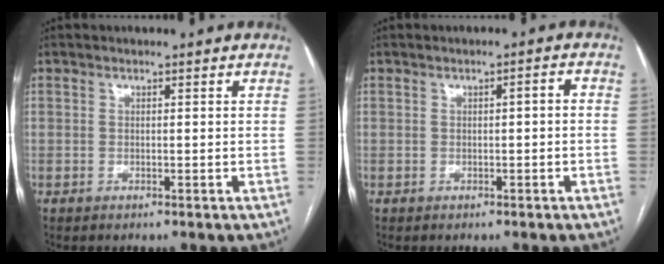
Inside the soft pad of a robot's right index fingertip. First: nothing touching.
{"total": 1.3, "force": [-0.1, 0.3, 1.3], "torque": [-0.017, 0.004, -0.002]}